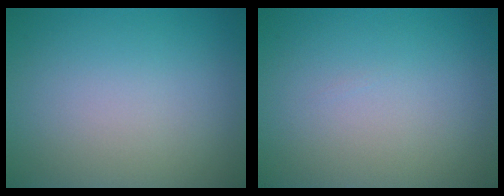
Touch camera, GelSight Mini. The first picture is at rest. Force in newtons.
{"total": 0.0}